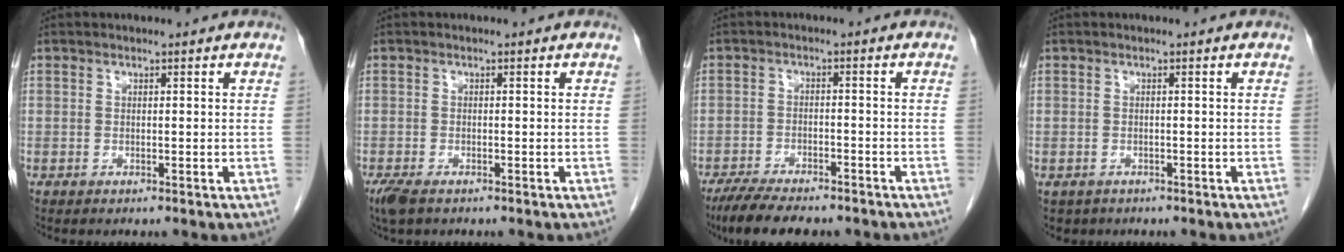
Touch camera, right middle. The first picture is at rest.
{"total": 3.5, "force": [-2.4, 1.4, 2.1], "torque": [-0.051, -0.011, -0.040]}
{"total": 9.9, "force": [-8.3, 2.3, 5.0], "torque": [-0.078, -0.014, -0.128]}
{"total": 1.9, "force": [-1.3, 1.4, 0.3], "torque": [-0.010, 0.000, -0.017]}